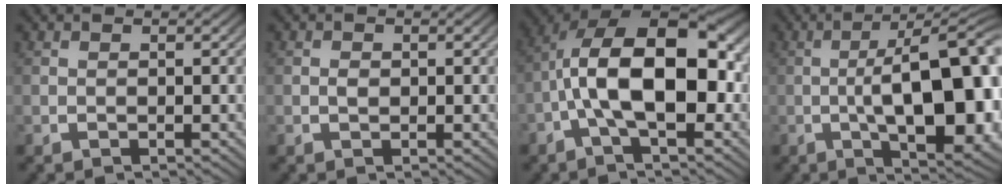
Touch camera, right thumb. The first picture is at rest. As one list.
[{"total": 0.8, "force": [0.0, 0.6, 0.5], "torque": [-0.010, -0.007, 0.005]}, {"total": 15.9, "force": [-0.3, 9.7, 12.6], "torque": [-0.222, -0.029, -0.003]}, {"total": 14.8, "force": [-1.5, 7.0, 13.0], "torque": [-0.201, -0.043, 0.000]}]